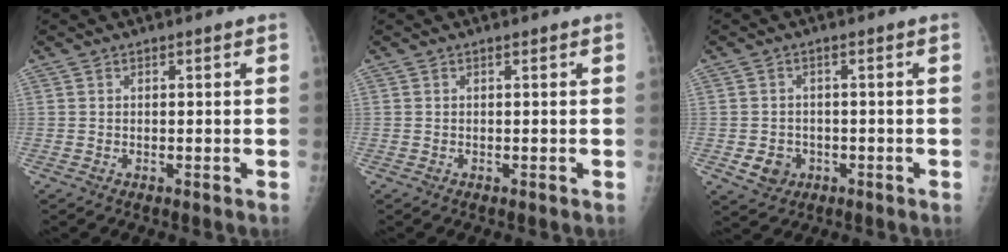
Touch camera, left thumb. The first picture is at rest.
{"total": 0.0}
{"total": 4.1, "force": [-1.2, 3.6, 1.6], "torque": [-0.013, 0.004, -0.012]}